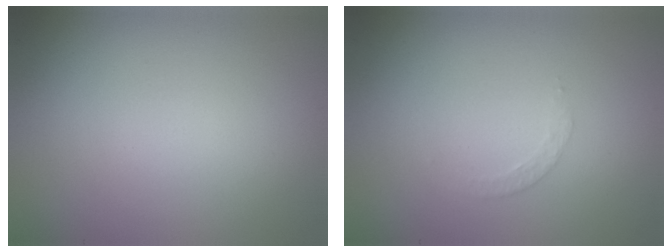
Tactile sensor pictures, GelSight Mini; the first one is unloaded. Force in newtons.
{"total": 1.1, "press": 1.1, "slide": 0.3}